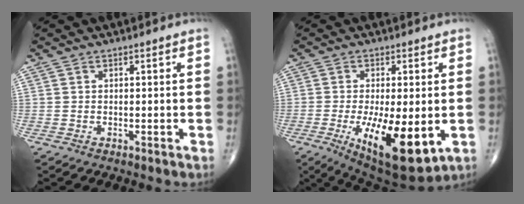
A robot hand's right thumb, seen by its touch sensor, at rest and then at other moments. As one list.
[{"total": 15.1, "force": [-3.8, 5.3, 13.6], "torque": [-0.225, -0.025, -0.045]}]